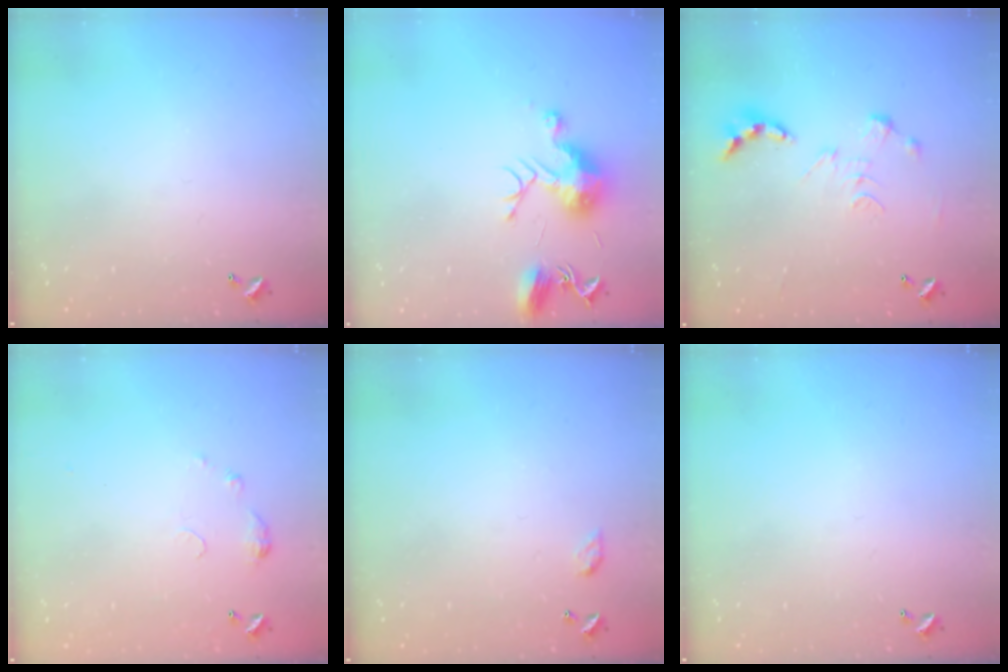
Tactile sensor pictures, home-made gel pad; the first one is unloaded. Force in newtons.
{"total": 9.6, "press": 9.6, "slide": 0.4}
{"total": 0.0}
{"total": 4.7, "press": 4.6, "slide": 0.7}
{"total": 3.2, "press": 3.2, "slide": 0.4}
{"total": 0.0}